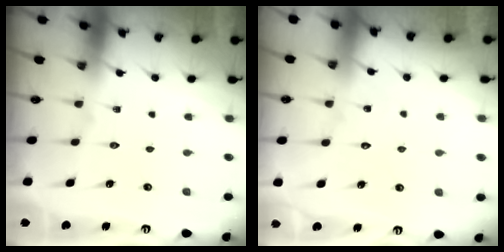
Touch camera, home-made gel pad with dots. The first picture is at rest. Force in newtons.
{"total": 6.1, "press": 6.1, "slide": 0.6}